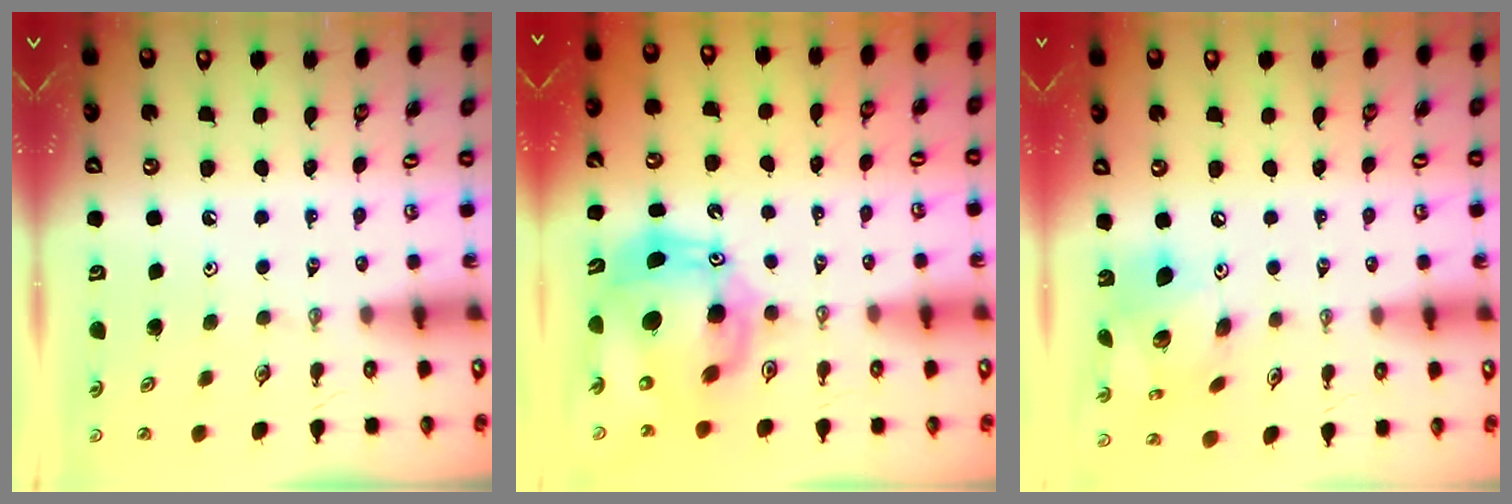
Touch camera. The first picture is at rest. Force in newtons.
{"total": 14.4, "press": 14.2, "slide": 2.3}
{"total": 14.9, "press": 14.8, "slide": 1.3}